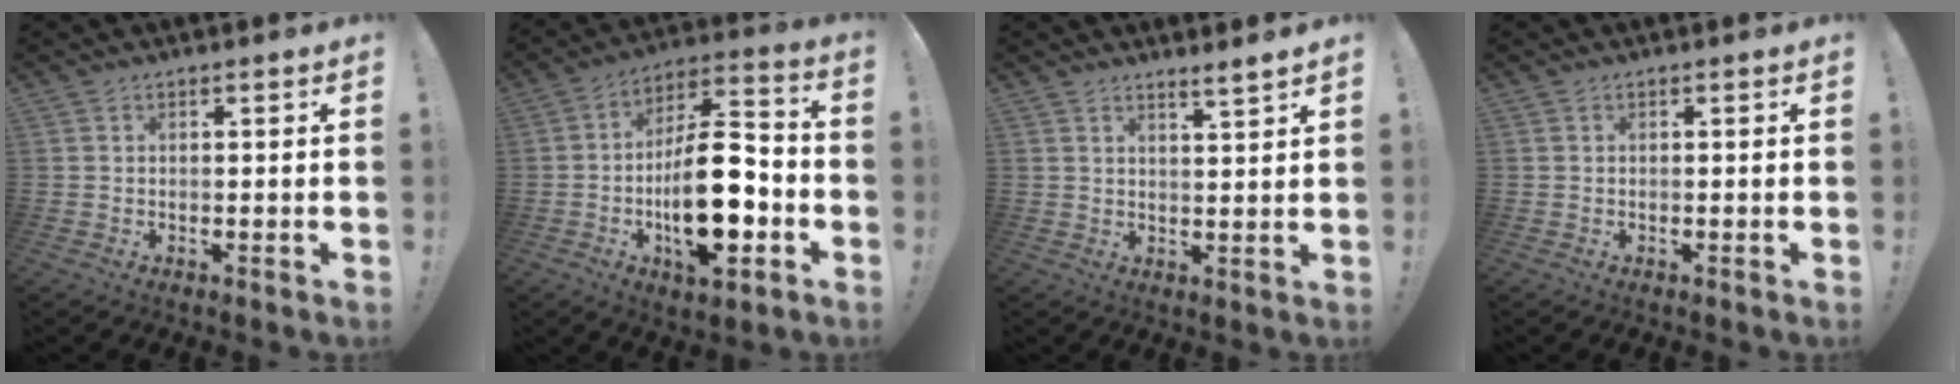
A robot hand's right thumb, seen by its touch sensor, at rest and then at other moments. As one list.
[{"total": 21.2, "force": [-5.4, 9.2, 18.3], "torque": [-0.319, 0.027, -0.081]}, {"total": 3.8, "force": [3.3, -0.4, 1.9], "torque": [-0.026, -0.026, 0.054]}, {"total": 0.0}]